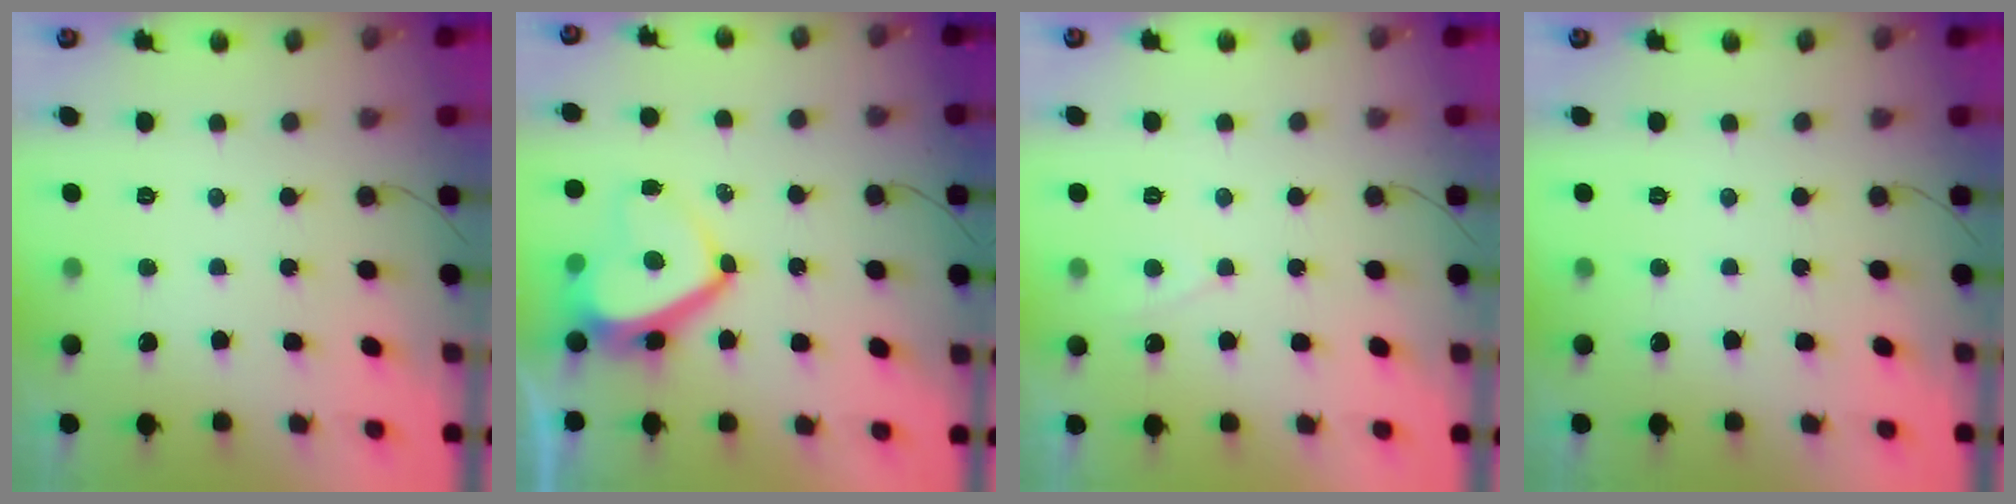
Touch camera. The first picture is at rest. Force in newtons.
{"total": 9.3, "press": 9.3, "slide": 1.0}
{"total": 2.4, "press": 2.4, "slide": 0.3}
{"total": 0.0}